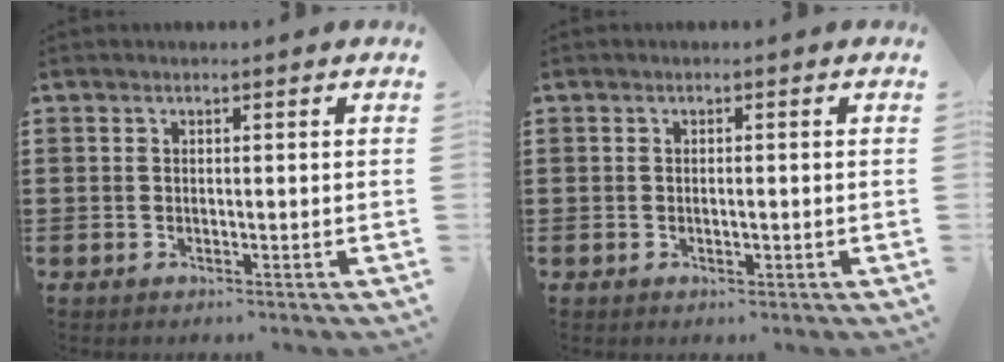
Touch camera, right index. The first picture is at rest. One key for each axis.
{"total": 1.0, "fx": -0.2, "fy": 0.3, "fz": 1.0, "tx": -0.019, "ty": -0.003, "tz": -0.004}